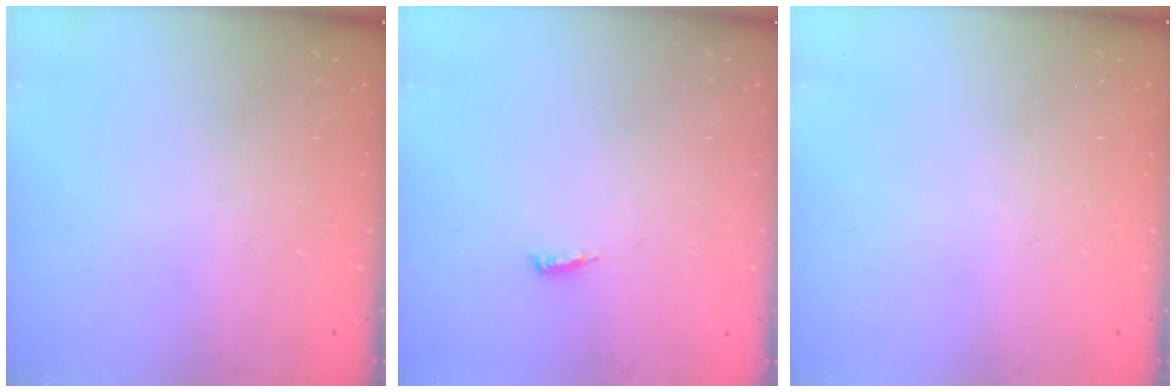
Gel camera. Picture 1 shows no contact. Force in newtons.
{"total": 3.9, "press": 3.9, "slide": 0.4}
{"total": 0.0}